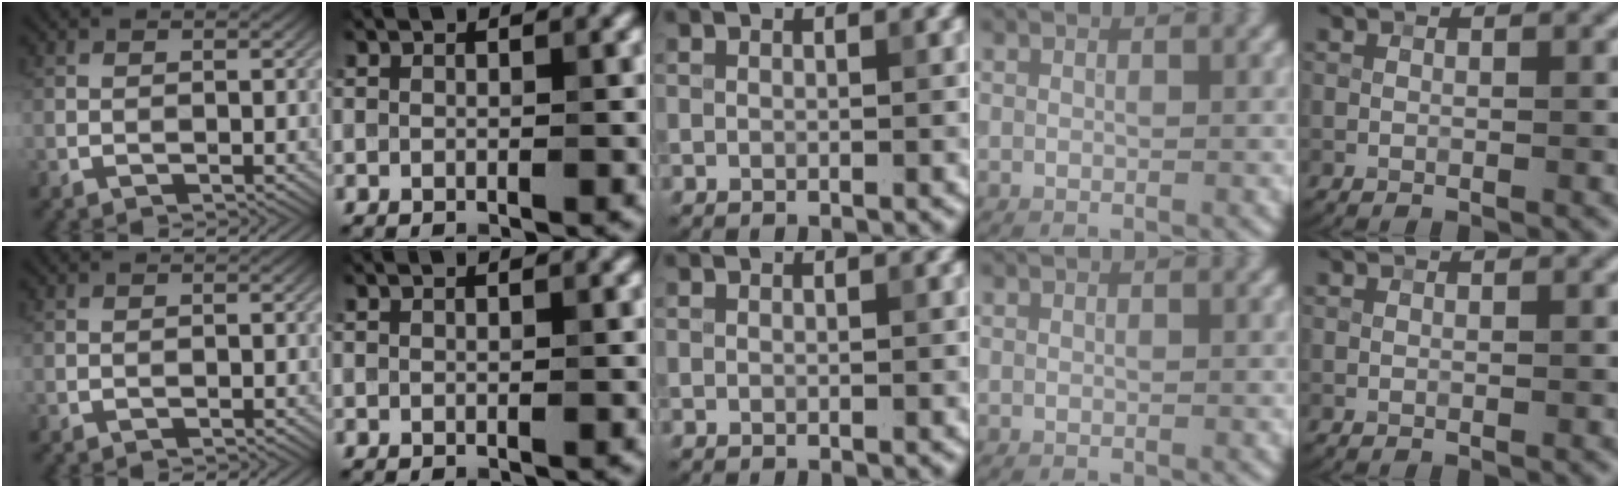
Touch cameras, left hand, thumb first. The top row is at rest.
{}